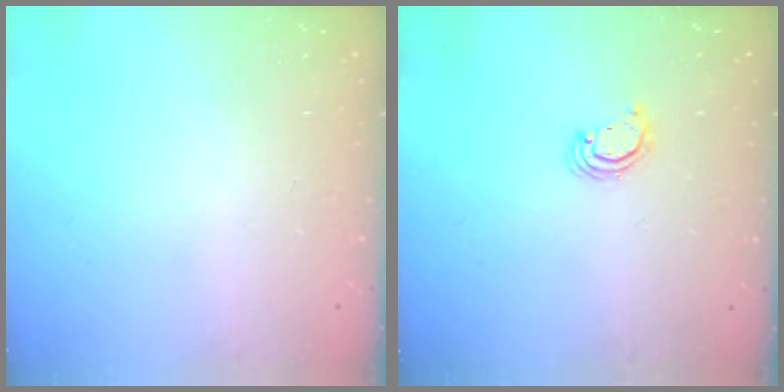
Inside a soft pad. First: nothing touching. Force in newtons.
{"total": 2.2, "press": 2.2, "slide": 0.2}